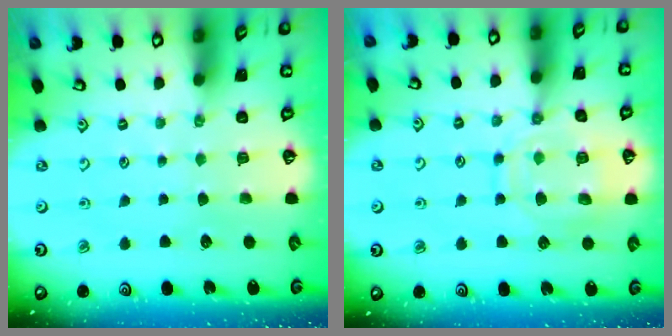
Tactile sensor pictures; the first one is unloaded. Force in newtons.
{"total": 13.4, "press": 13.3, "slide": 1.2}